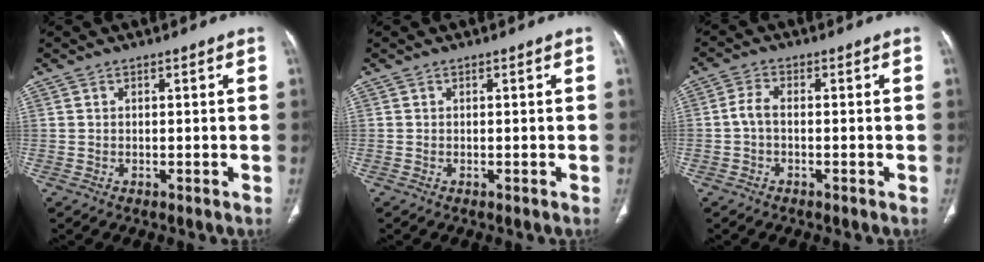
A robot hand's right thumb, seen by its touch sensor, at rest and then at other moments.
{"total": 0.0}
{"total": 3.0, "force": [-0.6, 1.6, 2.5], "torque": [-0.055, 0.009, -0.020]}